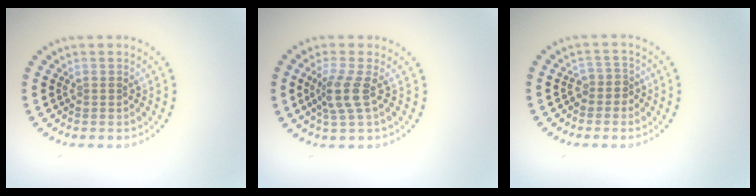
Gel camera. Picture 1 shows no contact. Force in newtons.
{"total": 2.7, "press": 2.1, "slide": 1.8}
{"total": 1.7, "press": 1.3, "slide": 1.1}